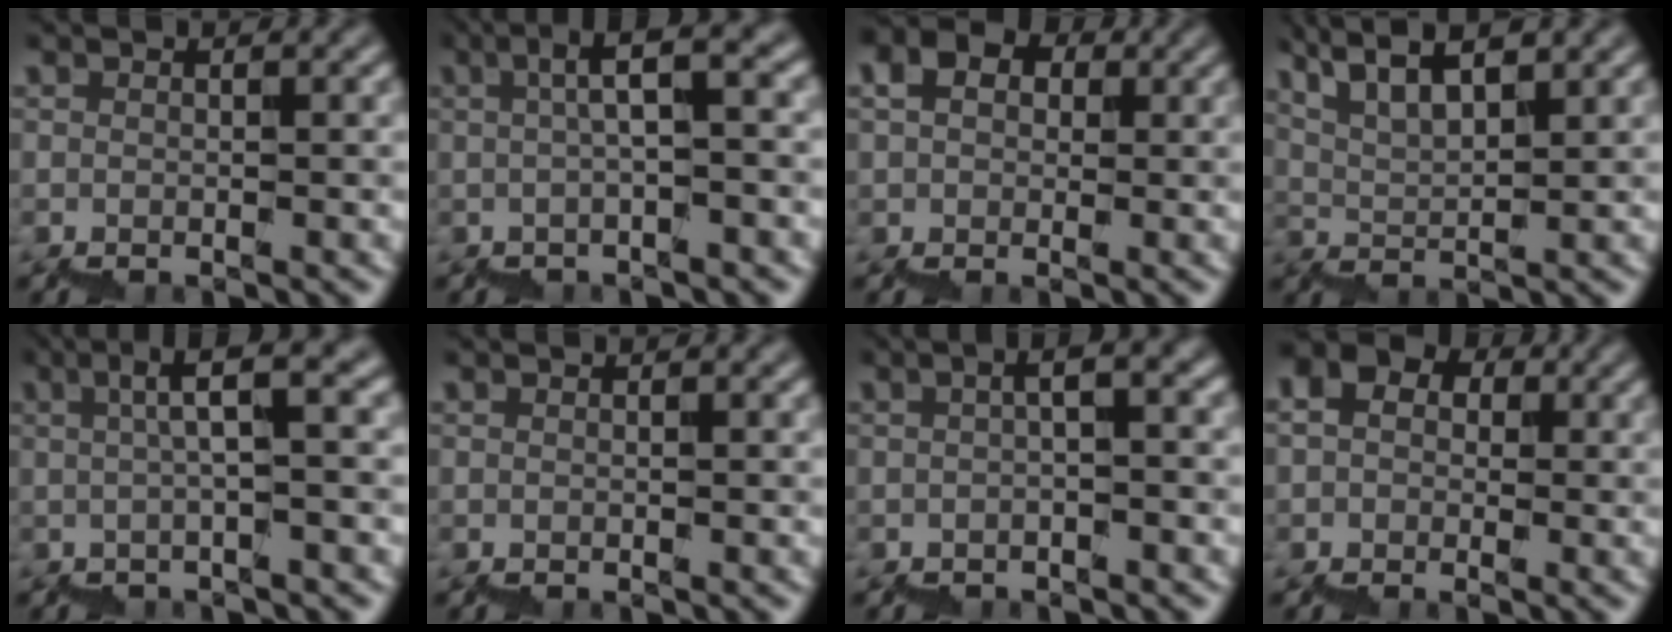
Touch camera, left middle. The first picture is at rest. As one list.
[{"total": 4.5, "force": [0.0, 0.8, 4.4], "torque": [-0.051, 0.030, -0.010]}, {"total": 2.6, "force": [0.8, 2.1, 1.4], "torque": [-0.023, 0.013, 0.012]}, {"total": 5.6, "force": [5.1, 0.8, 2.4], "torque": [-0.029, 0.020, 0.094]}, {"total": 4.7, "force": [0.5, 0.6, 4.6], "torque": [-0.054, 0.028, -0.001]}, {"total": 0.0}, {"total": 2.5, "force": [-0.5, 0.5, 2.4], "torque": [-0.032, 0.015, -0.011]}, {"total": 3.4, "force": [0.0, 2.8, 1.9], "torque": [-0.032, 0.010, 0.006]}]